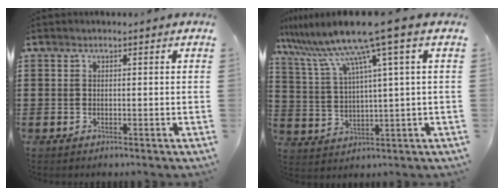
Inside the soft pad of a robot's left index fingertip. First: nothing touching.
{"total": 10.5, "force": [6.9, -0.5, 8.0], "torque": [-0.192, -0.033, 0.108]}